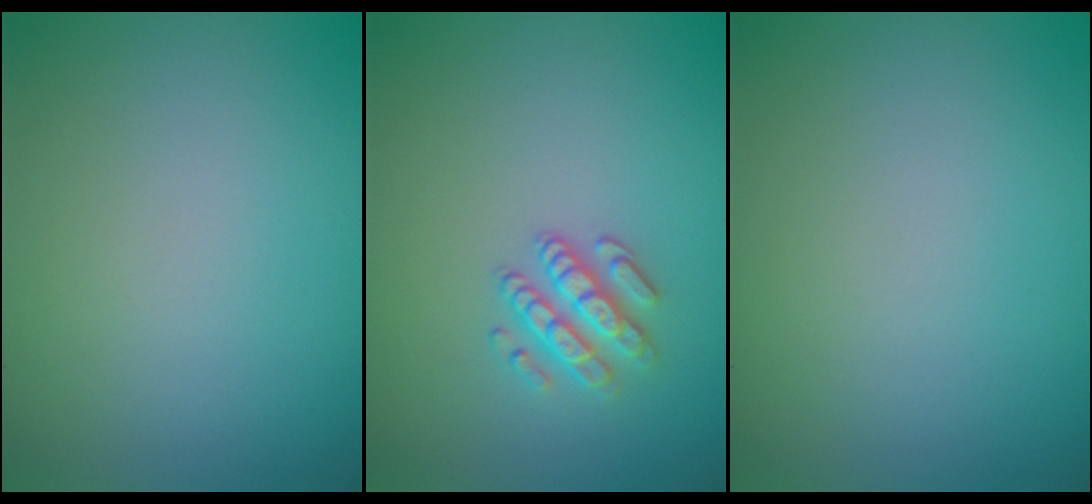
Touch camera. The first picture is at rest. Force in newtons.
{"total": 2.5, "press": 2.3, "slide": 0.9}
{"total": 0.0}